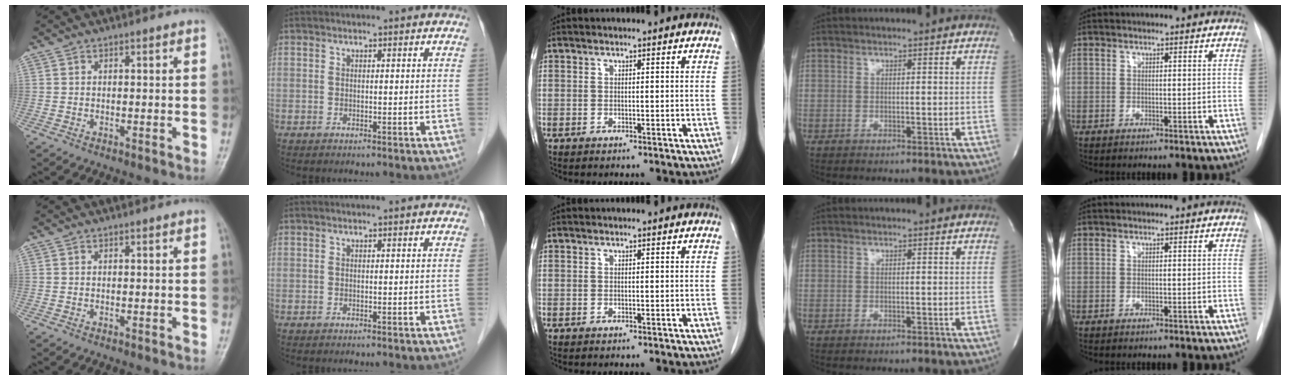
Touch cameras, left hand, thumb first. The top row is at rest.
{}